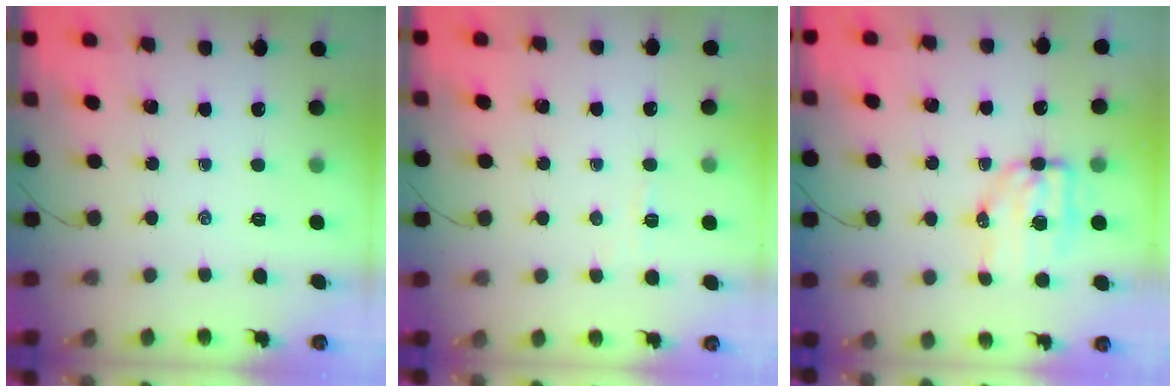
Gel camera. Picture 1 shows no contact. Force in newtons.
{"total": 2.8, "press": 2.7, "slide": 0.9}
{"total": 6.8, "press": 6.7, "slide": 1.1}